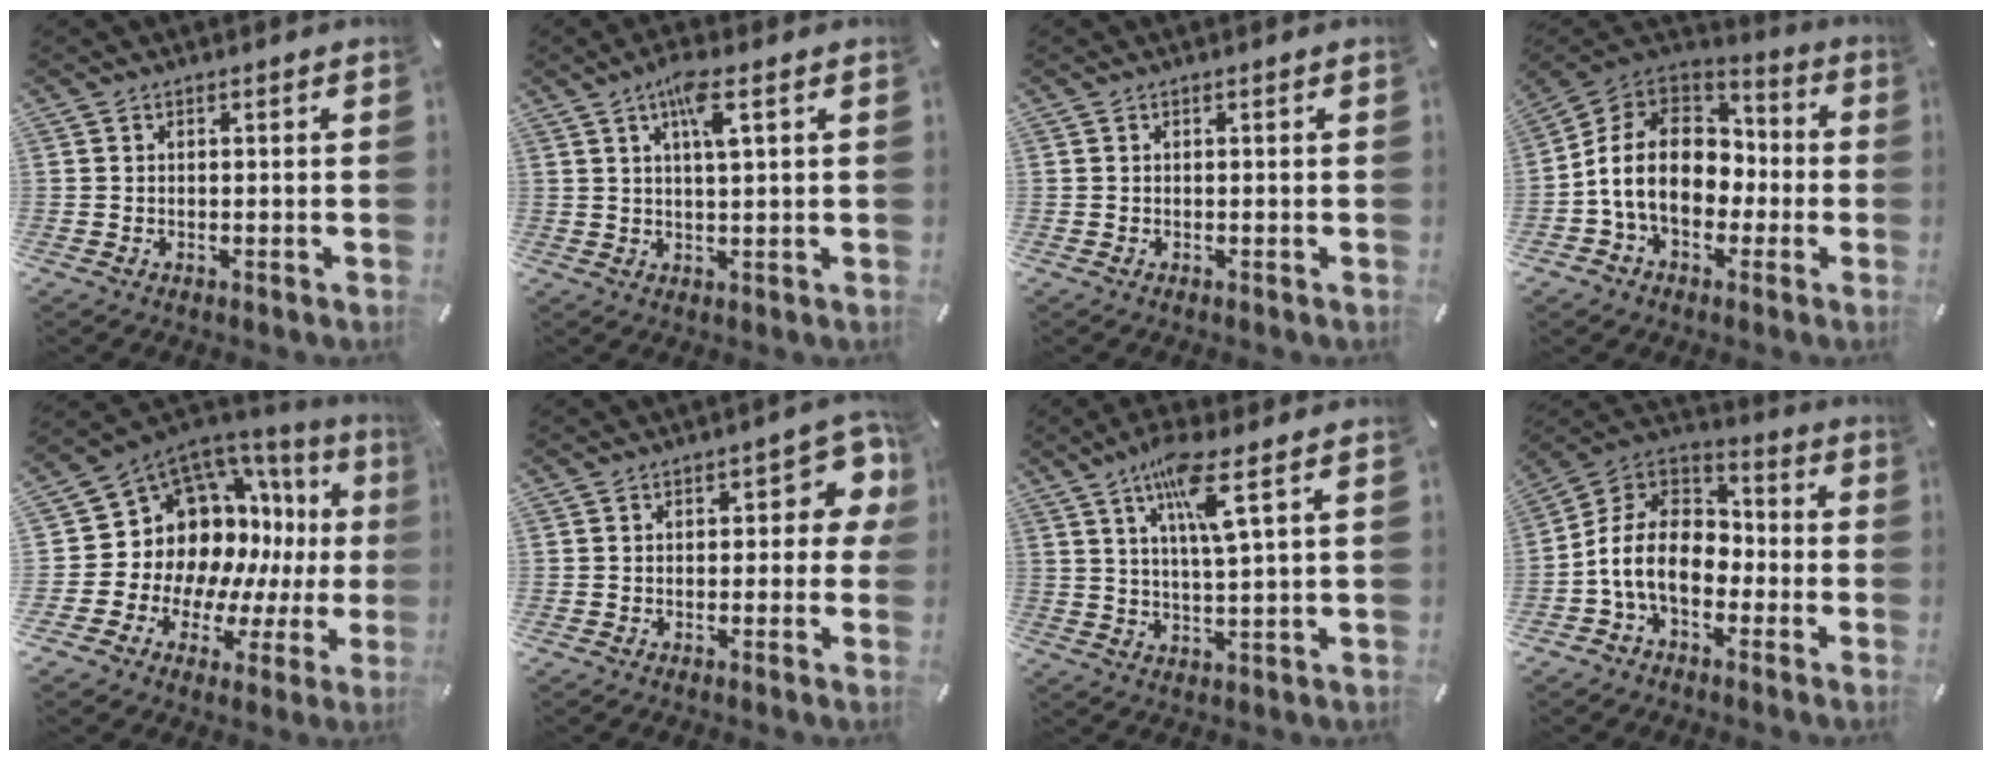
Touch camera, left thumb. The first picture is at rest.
{"total": 6.3, "force": [2.8, 1.1, 5.6], "torque": [-0.107, 0.002, 0.043]}
{"total": 0.0}
{"total": 15.1, "force": [-2.4, 12.0, 8.9], "torque": [-0.181, 0.025, -0.040]}
{"total": 14.7, "force": [4.5, 12.6, 6.2], "torque": [-0.088, -0.074, 0.108]}
{"total": 8.5, "force": [1.7, 4.4, 7.1], "torque": [-0.075, -0.005, 0.024]}
{"total": 9.7, "force": [4.6, 0.8, 8.5], "torque": [-0.159, -0.002, 0.073]}
{"total": 12.9, "force": [-4.6, 9.2, 7.7], "torque": [-0.178, 0.022, -0.090]}